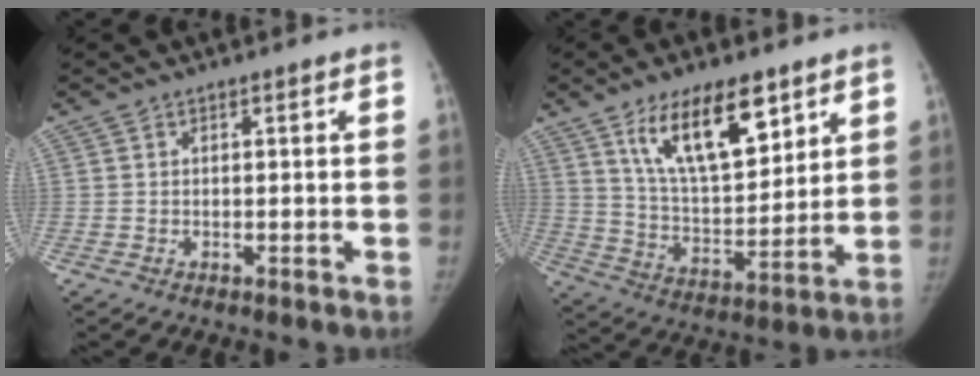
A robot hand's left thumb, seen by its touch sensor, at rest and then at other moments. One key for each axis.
{"total": 16.5, "fx": 9.4, "fy": 6.9, "fz": 11.7, "tx": -0.159, "ty": -0.049, "tz": 0.175}